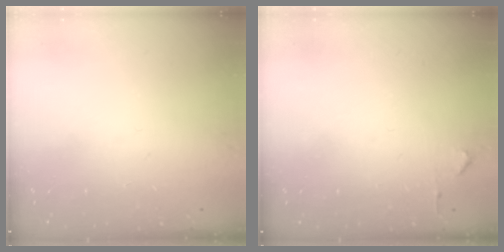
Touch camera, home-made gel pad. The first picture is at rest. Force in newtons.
{"total": 5.1, "press": 5.0, "slide": 0.8}